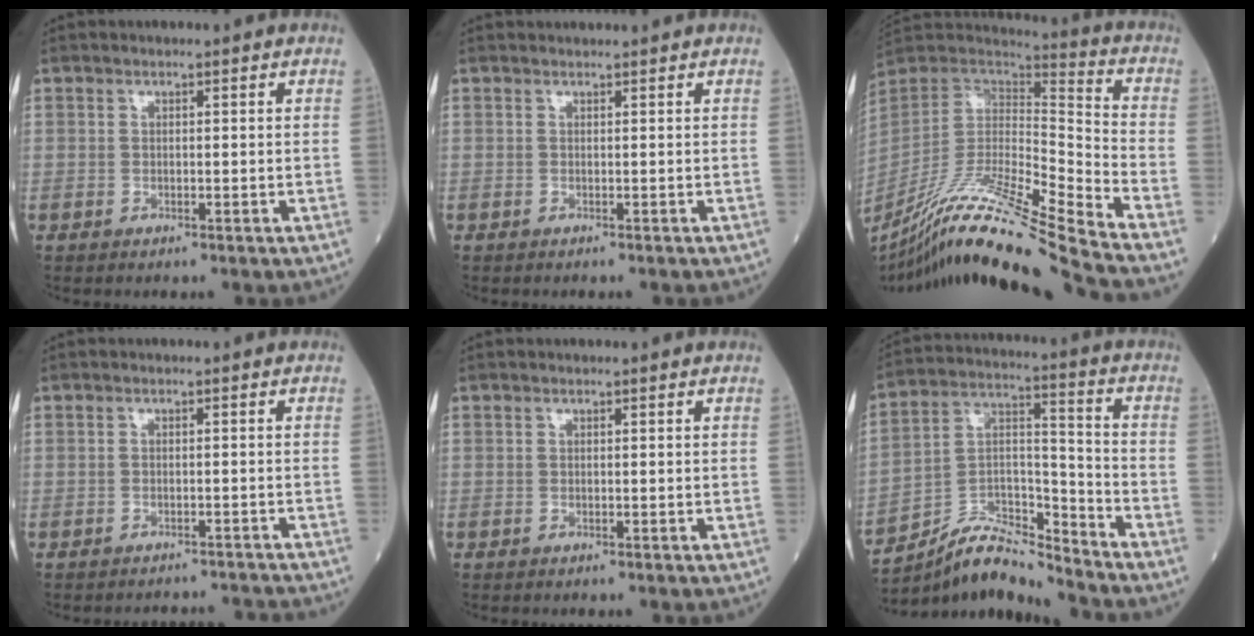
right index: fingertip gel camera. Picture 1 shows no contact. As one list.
[{"total": 1.0, "force": [1.0, 0.2, 0.4], "torque": [-0.012, 0.013, 0.009]}, {"total": 23.5, "force": [-19.3, -1.8, 13.2], "torque": [-0.255, -0.035, -0.352]}, {"total": 5.8, "force": [-5.8, 0.3, 0.0], "torque": [0.005, 0.006, -0.065]}, {"total": 0.0}, {"total": 11.2, "force": [-10.7, 1.4, 3.1], "torque": [-0.058, 0.034, -0.196]}]